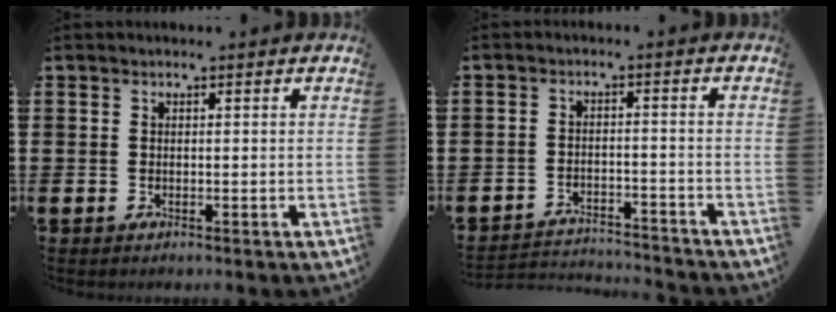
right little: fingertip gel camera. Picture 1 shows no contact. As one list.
[{"total": 2.6, "force": [-2.6, 0.0, -0.3], "torque": [0.000, 0.000, -0.057]}]